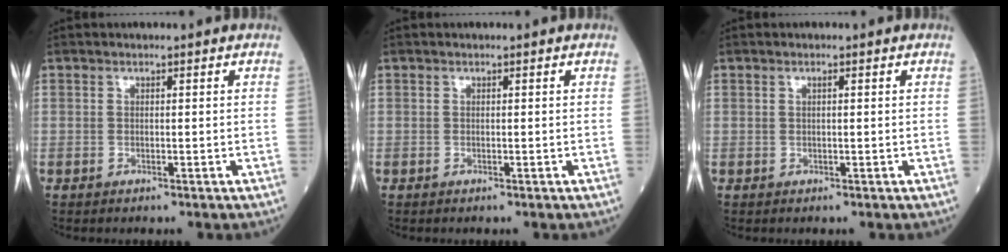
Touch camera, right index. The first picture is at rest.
{"total": 0.0}
{"total": 0.7, "force": [0.3, 0.1, 0.6], "torque": [-0.015, 0.000, 0.005]}